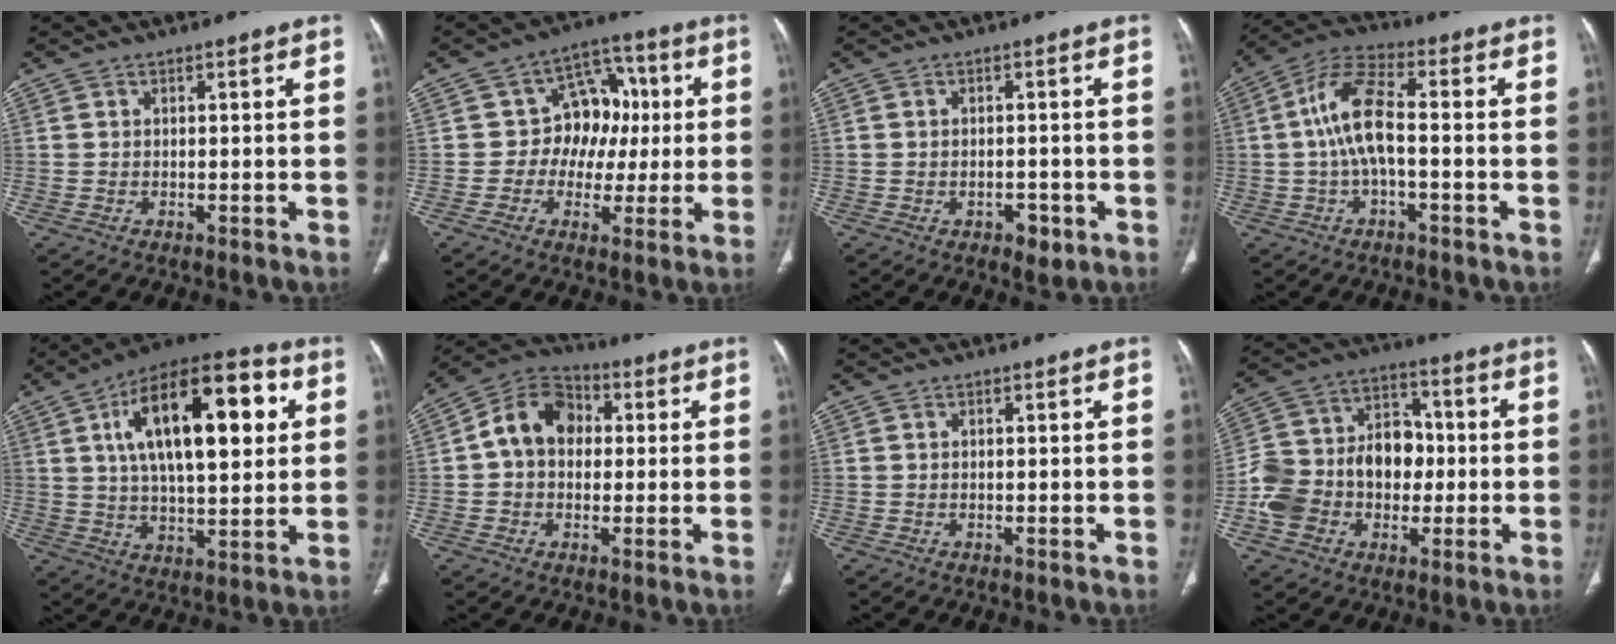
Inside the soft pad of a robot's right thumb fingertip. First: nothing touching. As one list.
[{"total": 11.0, "force": [0.4, 9.1, 6.0], "torque": [-0.032, 0.022, -0.001]}, {"total": 3.3, "force": [-1.4, 2.0, 2.2], "torque": [-0.021, 0.009, -0.012]}, {"total": 9.8, "force": [-0.8, 3.8, 9.1], "torque": [-0.194, 0.033, -0.020]}, {"total": 23.3, "force": [6.5, 10.2, 19.9], "torque": [-0.291, 0.006, 0.094]}, {"total": 11.2, "force": [1.2, 8.7, 6.8], "torque": [-0.097, 0.028, 0.007]}, {"total": 0.0}, {"total": 17.6, "force": [-2.3, 13.4, 11.3], "torque": [-0.163, 0.051, -0.038]}]